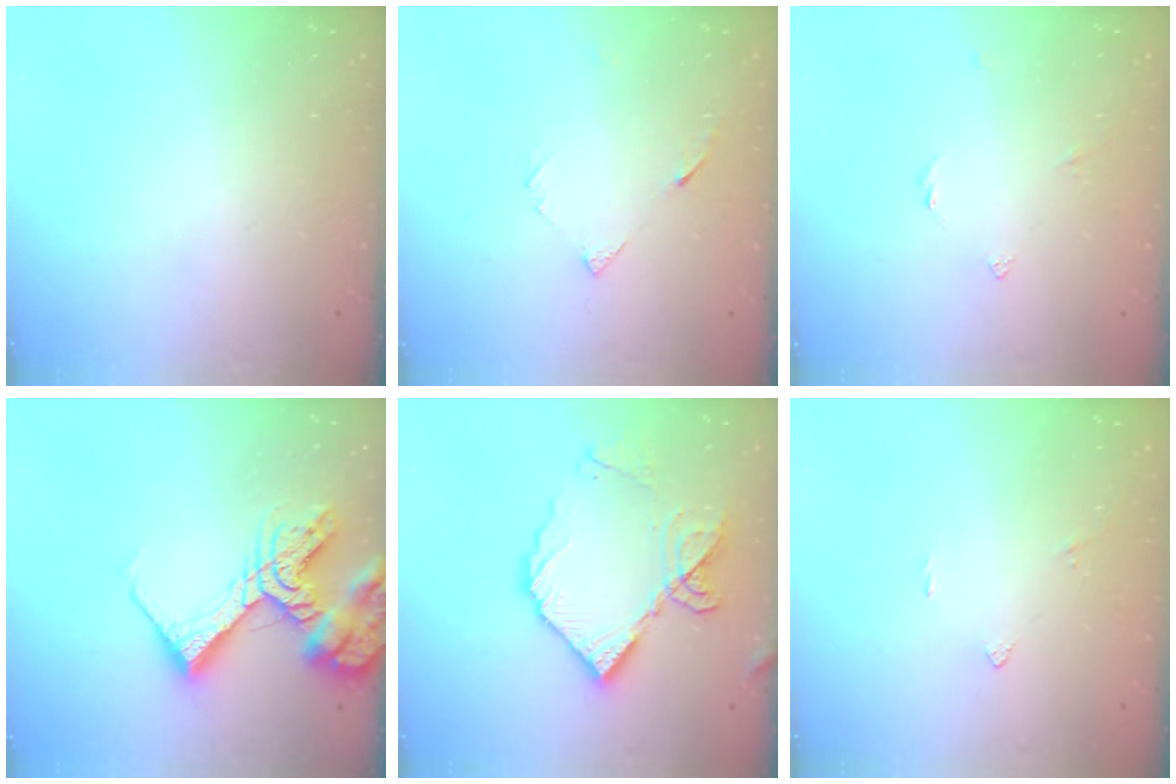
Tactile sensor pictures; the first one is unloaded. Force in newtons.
{"total": 4.3, "press": 4.2, "slide": 0.6}
{"total": 2.5, "press": 2.4, "slide": 0.5}
{"total": 16.2, "press": 16.1, "slide": 2.4}
{"total": 14.1, "press": 14.0, "slide": 1.1}
{"total": 2.5, "press": 2.5, "slide": 0.4}